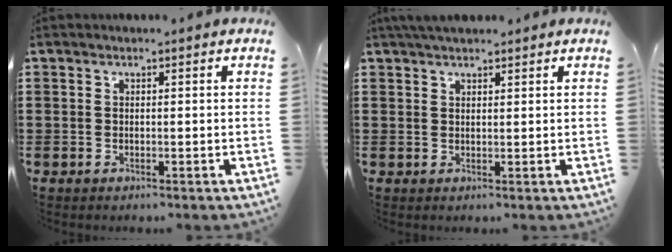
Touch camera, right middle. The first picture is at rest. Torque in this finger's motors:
{"motor_torque": [0.13, -0.23, 0.26, 0.09]}